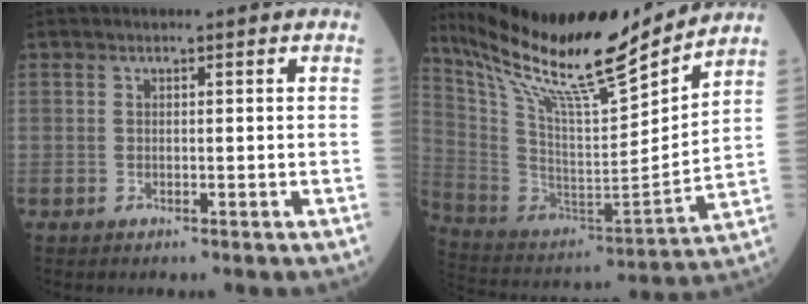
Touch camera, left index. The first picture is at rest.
{"total": 23.1, "force": [19.2, 1.9, 12.7], "torque": [-0.229, -0.017, 0.336]}